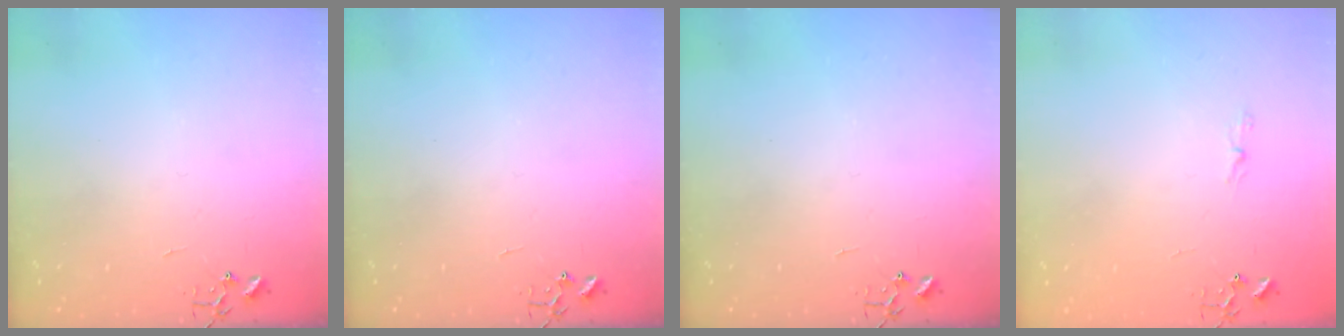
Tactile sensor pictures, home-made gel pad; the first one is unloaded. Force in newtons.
{"total": 0.0}
{"total": 0.0}
{"total": 3.5, "press": 3.5, "slide": 0.3}